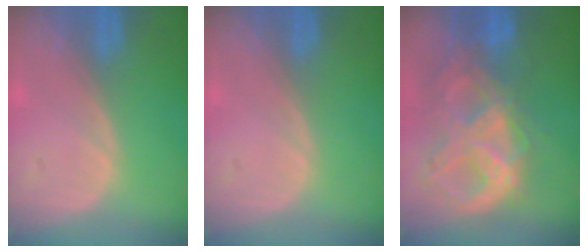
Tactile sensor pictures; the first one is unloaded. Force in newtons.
{"total": 0.0}
{"total": 10.8, "press": 9.1, "slide": 5.7}